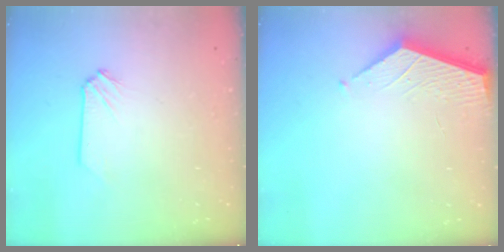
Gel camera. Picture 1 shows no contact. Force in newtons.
{"total": 2.1, "press": 2.1, "slide": 0.2}